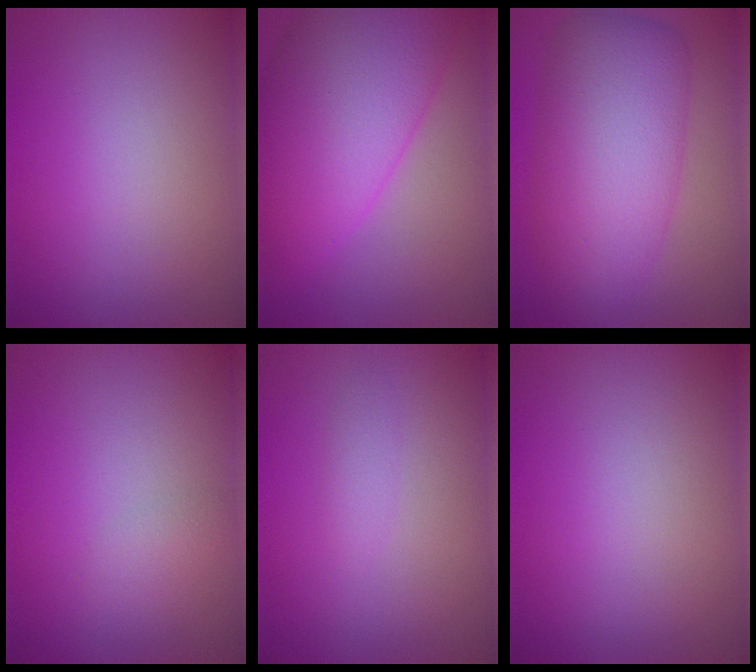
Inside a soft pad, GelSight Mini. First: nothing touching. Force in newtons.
{"total": 11.5, "press": 11.5, "slide": 0.4}
{"total": 9.7, "press": 9.7, "slide": 0.2}
{"total": 1.0, "press": 1.0, "slide": 0.1}
{"total": 0.9, "press": 0.9, "slide": 0.0}
{"total": 0.0}